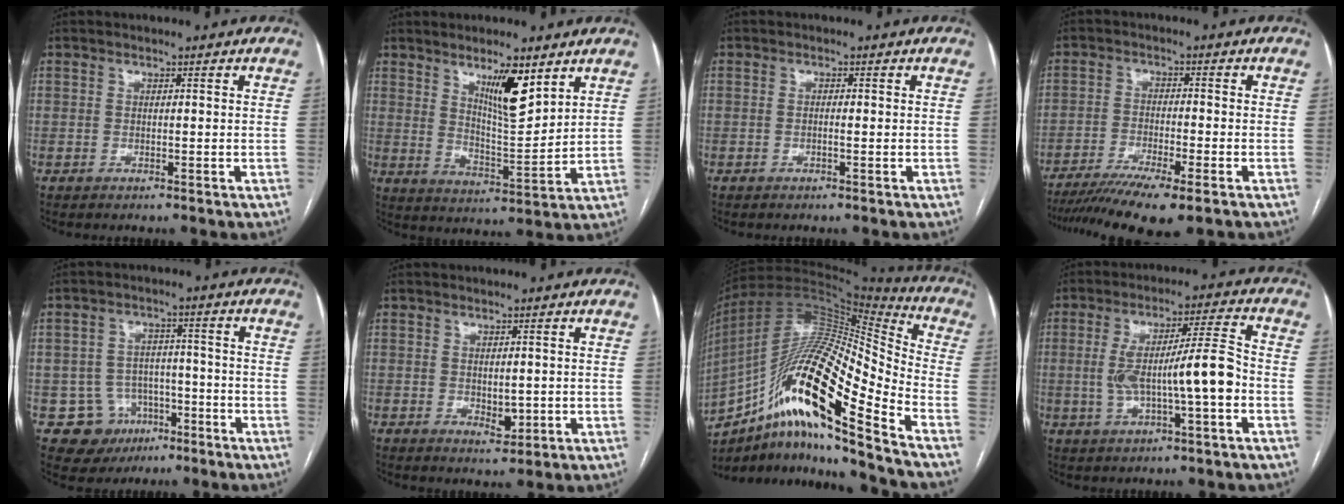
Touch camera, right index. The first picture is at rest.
{"total": 8.9, "force": [5.3, 1.6, 7.0], "torque": [-0.123, -0.010, 0.096]}
{"total": 0.8, "force": [-0.2, 0.1, 0.8], "torque": [-0.015, 0.000, -0.002]}
{"total": 11.6, "force": [-8.7, 0.8, 7.6], "torque": [-0.125, -0.020, -0.138]}
{"total": 8.3, "force": [-3.5, 7.5, 0.9], "torque": [-0.009, 0.016, -0.041]}
{"total": 3.6, "force": [-0.1, 2.0, 3.0], "torque": [-0.045, -0.008, 0.009]}
{"total": 24.0, "force": [-13.2, 2.3, 19.9], "torque": [-0.364, -0.002, -0.234]}
{"total": 10.9, "force": [-1.7, 0.9, 10.8], "torque": [-0.191, 0.019, -0.028]}